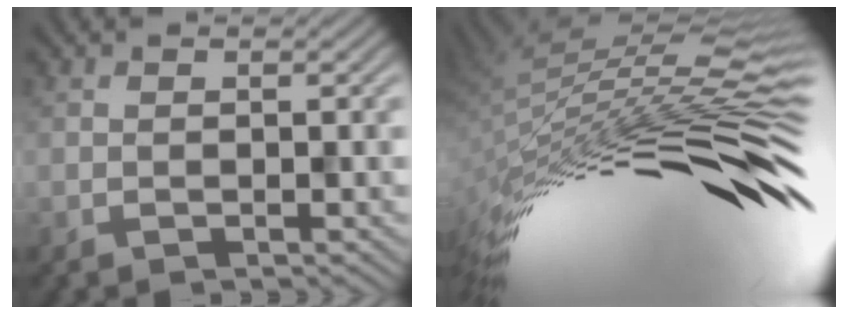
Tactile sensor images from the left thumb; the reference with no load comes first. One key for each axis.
{"total": 15.5, "fx": -2.2, "fy": 3.9, "fz": 14.8, "tx": -0.276, "ty": 0.004, "tz": -0.042}